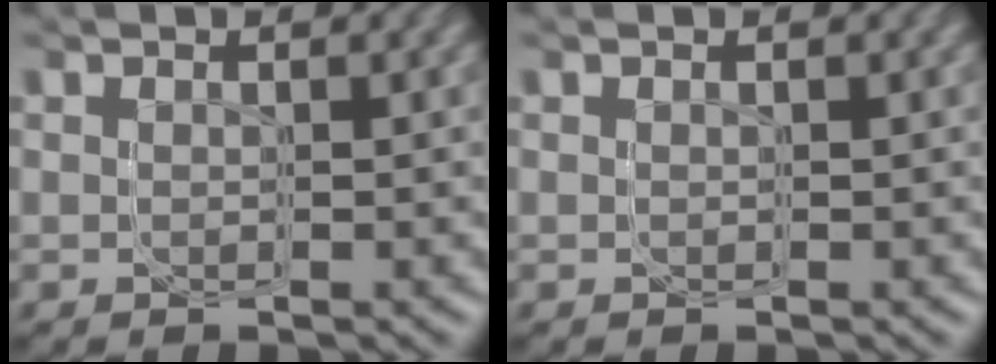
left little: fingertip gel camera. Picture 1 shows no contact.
{"total": 0.0}